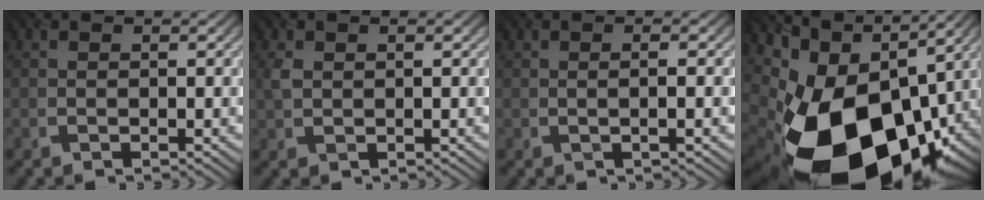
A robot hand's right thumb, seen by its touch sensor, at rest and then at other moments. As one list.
[{"total": 2.2, "force": [0.6, 1.2, 1.7], "torque": [-0.042, 0.001, 0.015]}, {"total": 1.6, "force": [0.0, 0.2, 1.6], "torque": [-0.031, 0.002, -0.004]}, {"total": 19.3, "force": [-3.4, 12.9, 13.9], "torque": [-0.272, -0.051, -0.025]}]